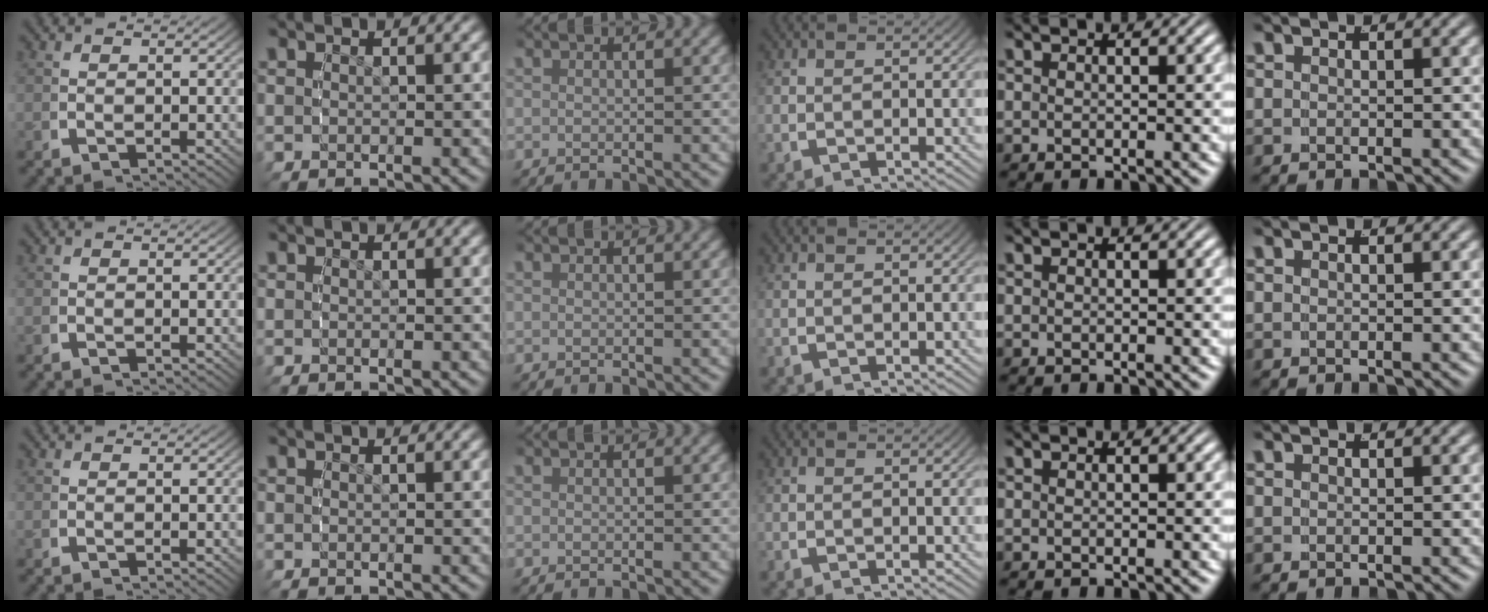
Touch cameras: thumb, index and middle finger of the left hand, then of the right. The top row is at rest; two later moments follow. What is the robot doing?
{"motion": "reach", "object": "photo album"}